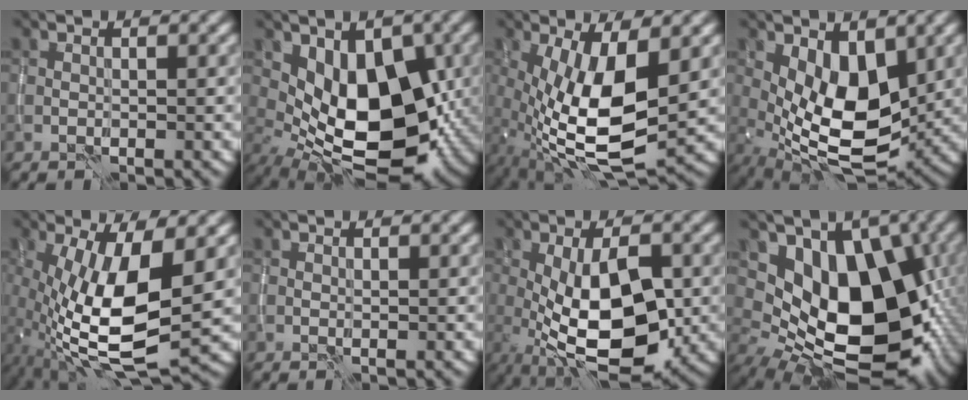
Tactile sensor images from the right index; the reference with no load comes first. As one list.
[{"total": 10.7, "force": [-0.1, 6.2, 8.7], "torque": [-0.137, -0.014, 0.005]}, {"total": 11.3, "force": [-0.6, 4.2, 10.4], "torque": [-0.198, -0.017, -0.010]}, {"total": 7.0, "force": [0.7, 3.8, 5.9], "torque": [-0.119, -0.016, 0.018]}, {"total": 12.2, "force": [-1.3, 4.2, 11.4], "torque": [-0.220, -0.016, -0.022]}, {"total": 0.0}, {"total": 10.8, "force": [-2.1, 4.7, 9.5], "torque": [-0.179, -0.011, -0.032]}, {"total": 13.5, "force": [1.0, 8.5, 10.5], "torque": [-0.145, -0.029, 0.018]}]